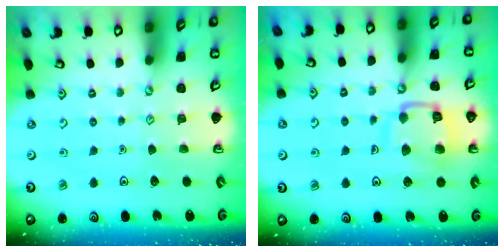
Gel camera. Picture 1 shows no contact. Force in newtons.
{"total": 12.0, "press": 12.0, "slide": 1.2}